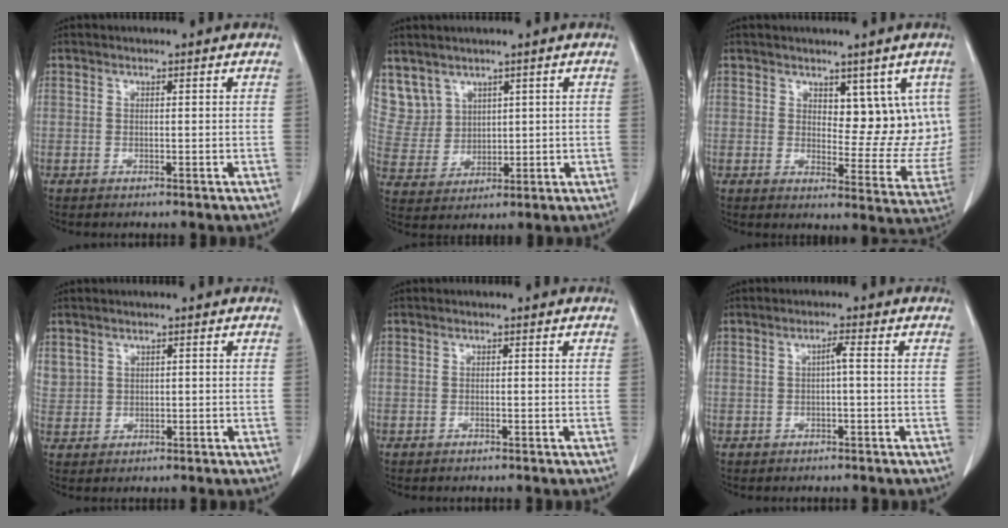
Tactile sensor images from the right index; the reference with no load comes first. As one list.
[{"total": 7.8, "force": [5.2, 5.7, 0.6], "torque": [-0.023, 0.019, 0.126]}, {"total": 9.3, "force": [3.8, 5.0, 6.8], "torque": [-0.059, -0.005, 0.059]}, {"total": 2.9, "force": [1.6, 2.4, 0.4], "torque": [-0.001, 0.006, 0.036]}, {"total": 0.0}, {"total": 1.5, "force": [0.0, 0.1, 1.5], "torque": [-0.026, 0.004, -0.001]}]